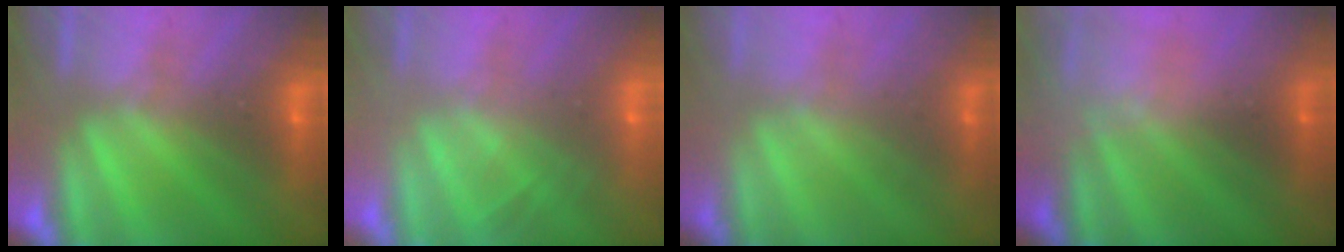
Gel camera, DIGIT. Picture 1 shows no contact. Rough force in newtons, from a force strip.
{"total": 2.0}
{"total": 1.5}
{"total": 2.2}